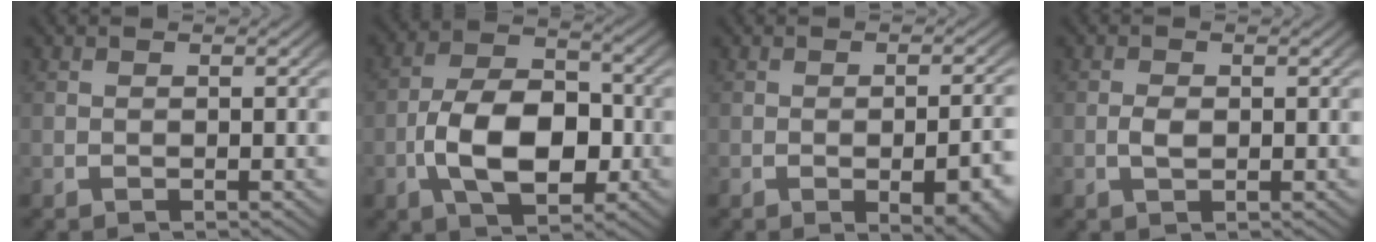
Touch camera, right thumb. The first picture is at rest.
{"total": 10.1, "force": [-1.6, 6.4, 7.6], "torque": [-0.157, -0.036, -0.013]}
{"total": 5.0, "force": [-1.5, 2.1, 4.2], "torque": [-0.063, -0.010, -0.014]}
{"total": 1.4, "force": [-0.1, 0.9, 1.0], "torque": [-0.029, -0.008, 0.001]}